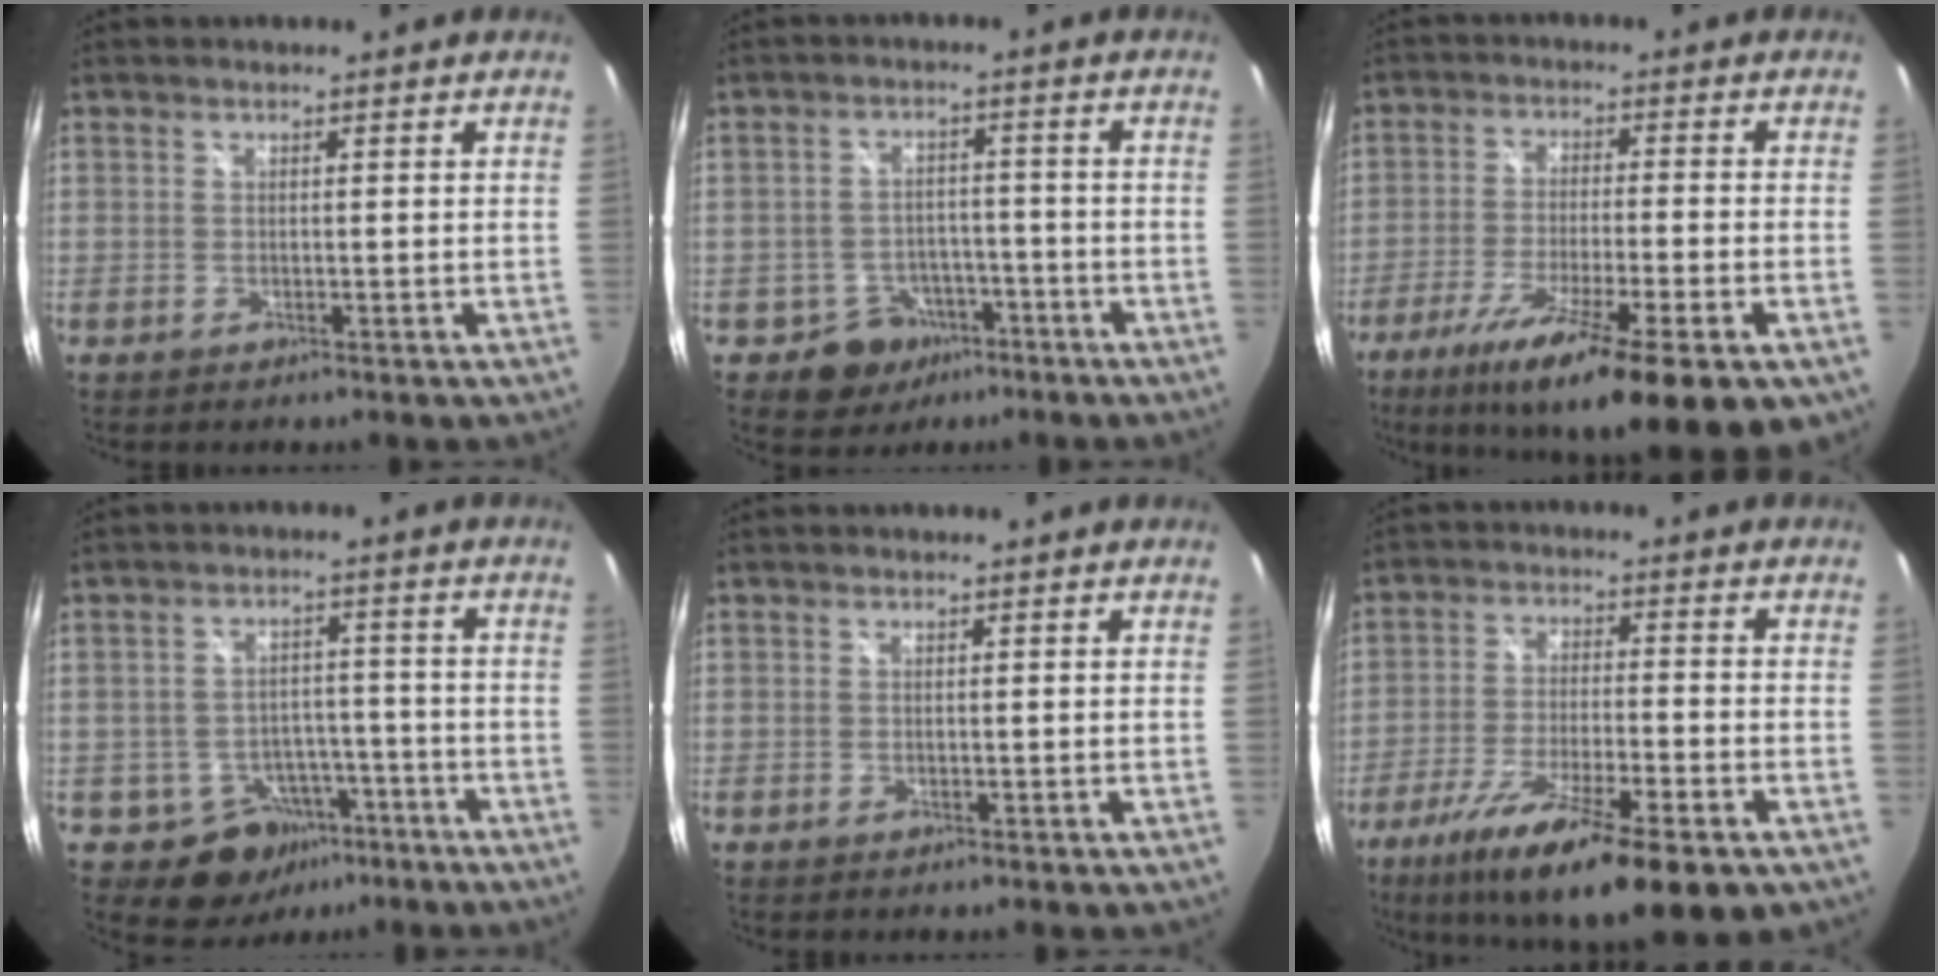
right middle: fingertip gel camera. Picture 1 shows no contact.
{"total": 7.0, "force": [-4.2, 5.5, 0.8], "torque": [-0.026, 0.022, -0.046]}
{"total": 18.2, "force": [-10.4, 3.1, 14.6], "torque": [-0.250, -0.054, -0.167]}
{"total": 8.6, "force": [-5.1, 6.6, 2.1], "torque": [-0.042, 0.022, -0.050]}
{"total": 0.0}
{"total": 17.7, "force": [-10.7, 3.7, 13.6], "torque": [-0.249, -0.048, -0.179]}